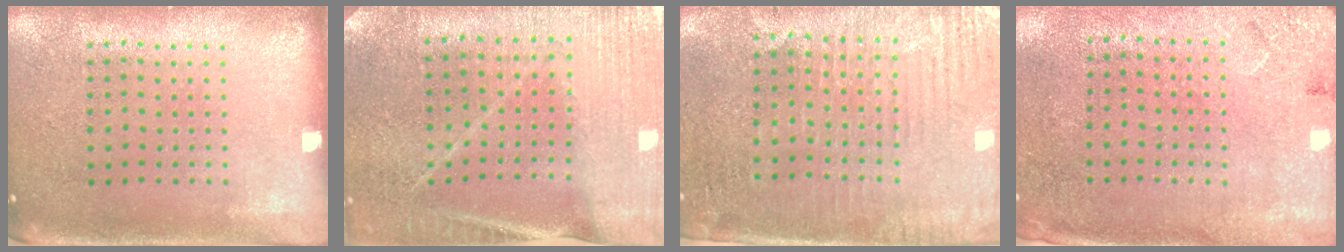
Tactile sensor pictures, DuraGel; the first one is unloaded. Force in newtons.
{"total": 1.7, "press": 1.7, "slide": 0.1}
{"total": 3.2, "press": 2.9, "slide": 1.3}
{"total": 2.7, "press": 2.2, "slide": 1.6}